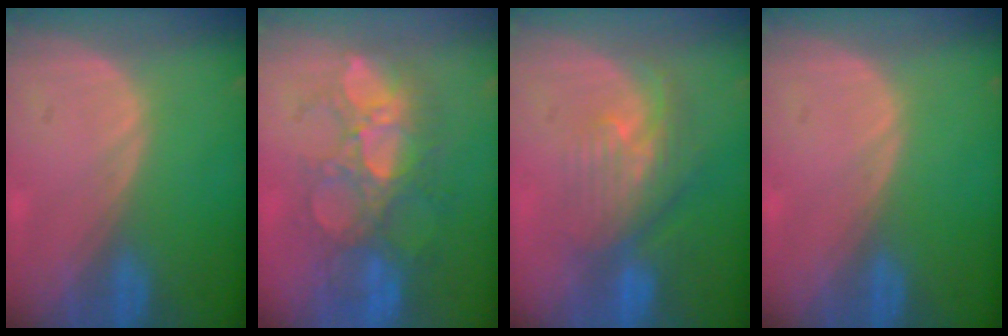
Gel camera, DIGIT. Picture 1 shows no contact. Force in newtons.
{"total": 10.1, "press": 9.2, "slide": 4.0}
{"total": 8.0, "press": 7.2, "slide": 3.6}
{"total": 0.0}